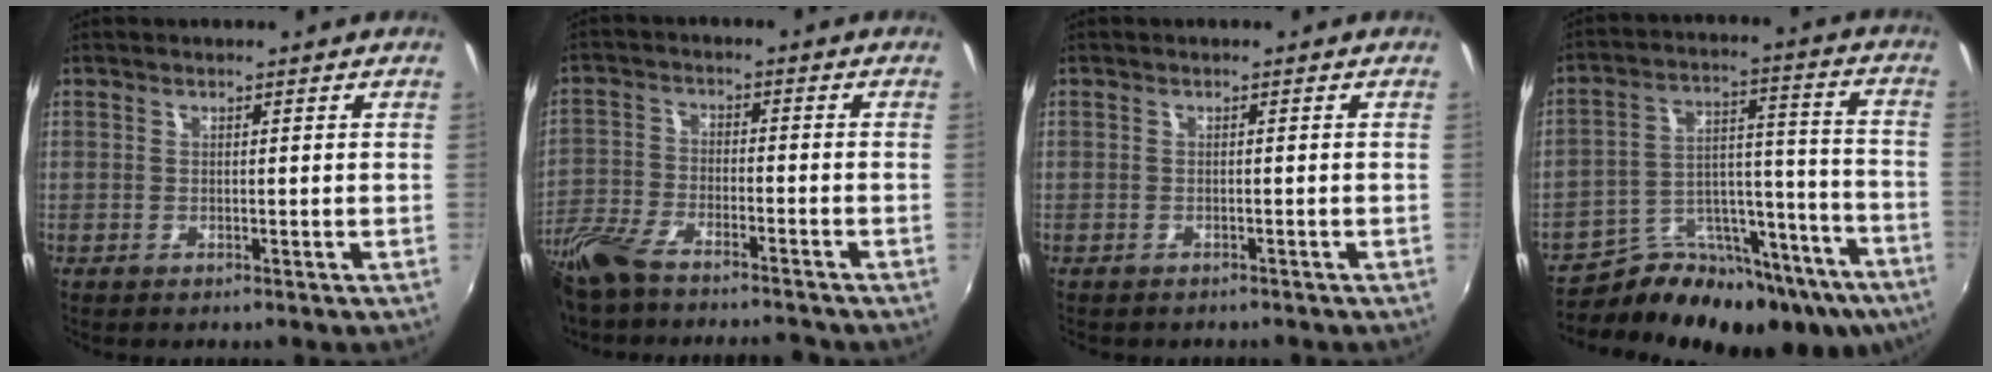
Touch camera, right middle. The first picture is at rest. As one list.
[{"total": 14.0, "force": [-11.7, 3.7, 6.6], "torque": [-0.165, -0.027, -0.220]}, {"total": 1.4, "force": [-1.2, 0.4, 0.4], "torque": [-0.013, -0.005, -0.014]}, {"total": 23.7, "force": [-18.0, 9.8, 11.9], "torque": [-0.176, 0.012, -0.252]}]